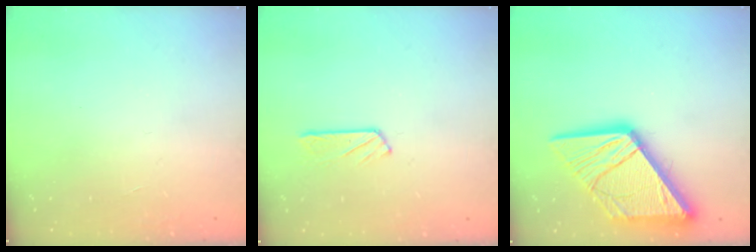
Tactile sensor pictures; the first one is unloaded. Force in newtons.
{"total": 3.5, "press": 3.4, "slide": 0.4}
{"total": 19.4, "press": 19.2, "slide": 2.2}